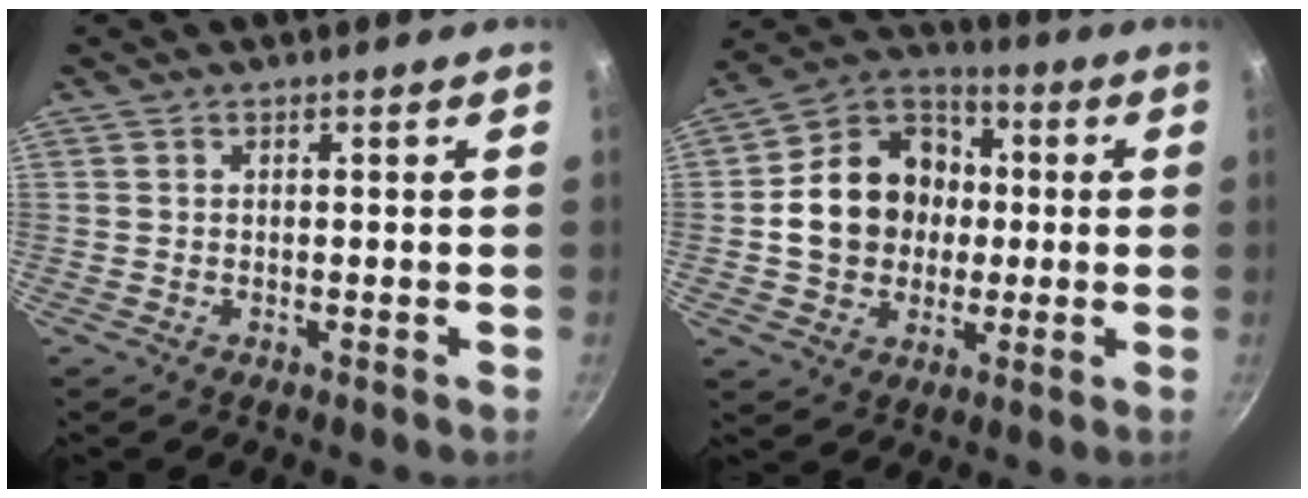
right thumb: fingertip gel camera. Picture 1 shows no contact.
{"total": 16.4, "force": [0.2, 13.8, 8.8], "torque": [-0.116, 0.034, -0.004]}